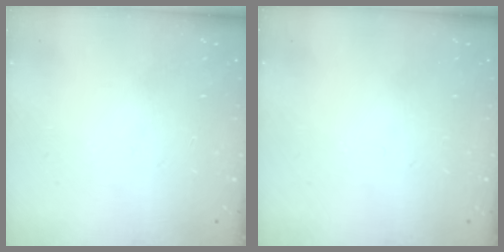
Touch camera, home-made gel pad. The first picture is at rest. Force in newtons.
{"total": 0.0}